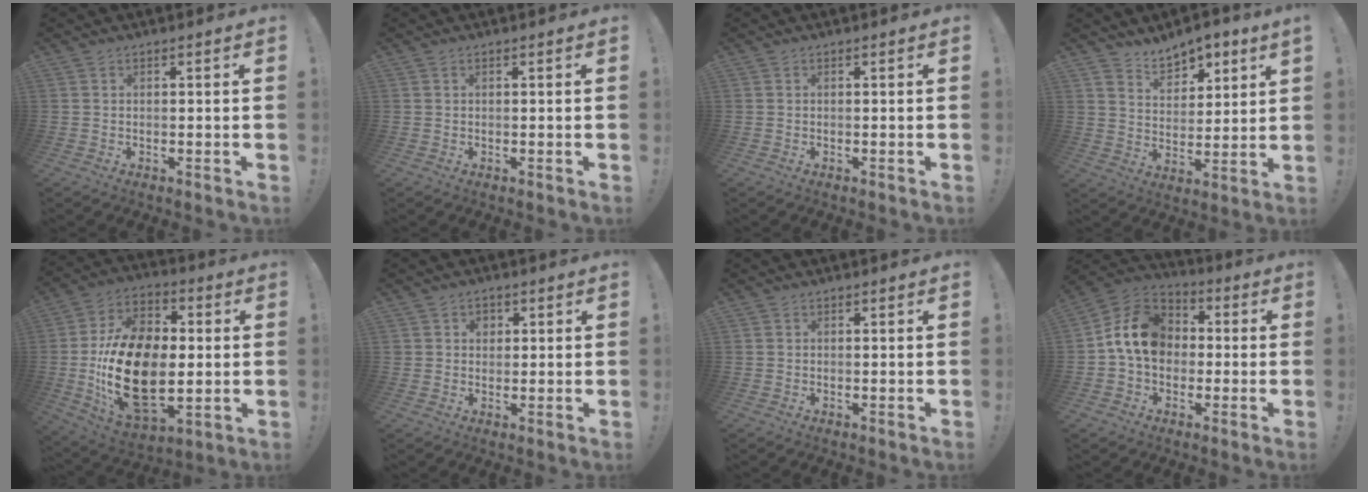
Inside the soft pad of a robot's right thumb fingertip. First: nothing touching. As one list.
[{"total": 0.0}, {"total": 0.0}, {"total": 8.0, "force": [6.7, 3.7, 2.1], "torque": [-0.026, -0.053, 0.124]}, {"total": 25.1, "force": [-2.3, 16.0, 19.3], "torque": [-0.389, 0.008, -0.029]}, {"total": 3.0, "force": [0.8, 2.8, 0.9], "torque": [-0.009, 0.000, 0.013]}, {"total": 0.0}, {"total": 14.2, "force": [1.1, 11.3, 8.6], "torque": [-0.140, 0.020, 0.029]}]